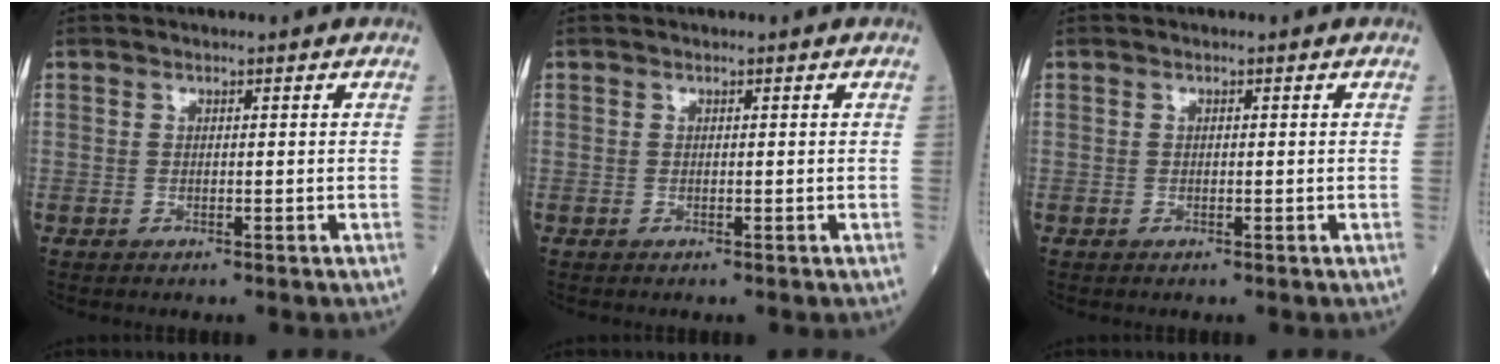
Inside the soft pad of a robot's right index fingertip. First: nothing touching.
{"total": 0.0}
{"total": 0.0}